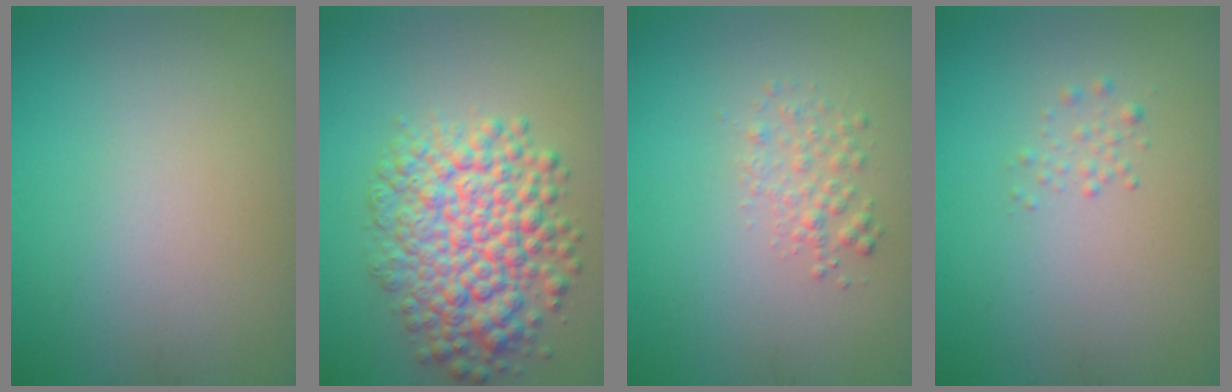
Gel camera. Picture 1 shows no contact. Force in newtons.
{"total": 7.6, "press": 7.6, "slide": 0.3}
{"total": 1.7, "press": 1.7, "slide": 0.1}
{"total": 0.8, "press": 0.8, "slide": 0.0}